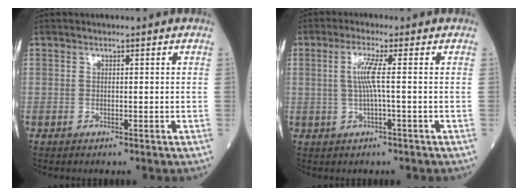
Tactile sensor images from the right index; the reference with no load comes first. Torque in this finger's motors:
{"motor_torque": [0.12, -0.08, 0.34, 0.09]}